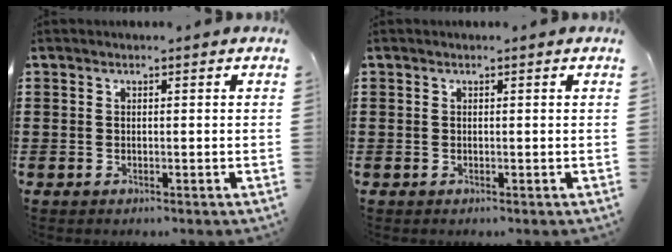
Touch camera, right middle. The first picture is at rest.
{"total": 0.0}